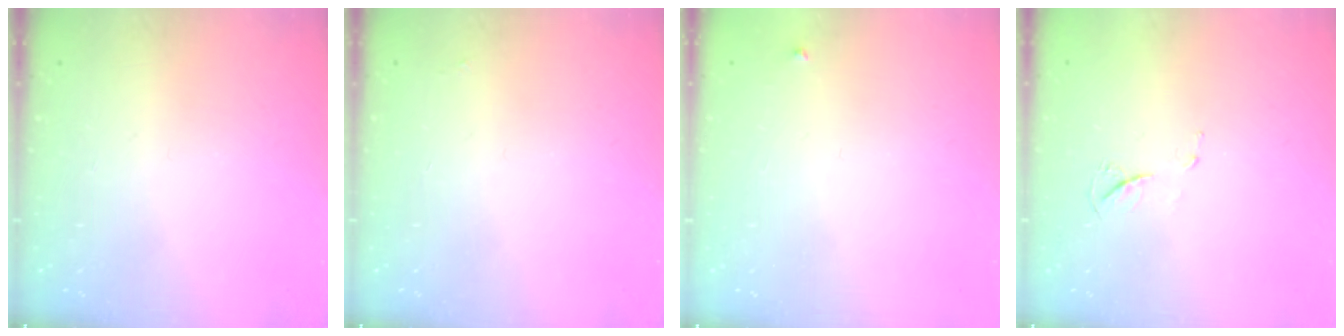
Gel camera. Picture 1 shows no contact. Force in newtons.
{"total": 1.9, "press": 1.9, "slide": 0.3}
{"total": 3.0, "press": 3.0, "slide": 0.4}
{"total": 4.5, "press": 4.5, "slide": 0.6}